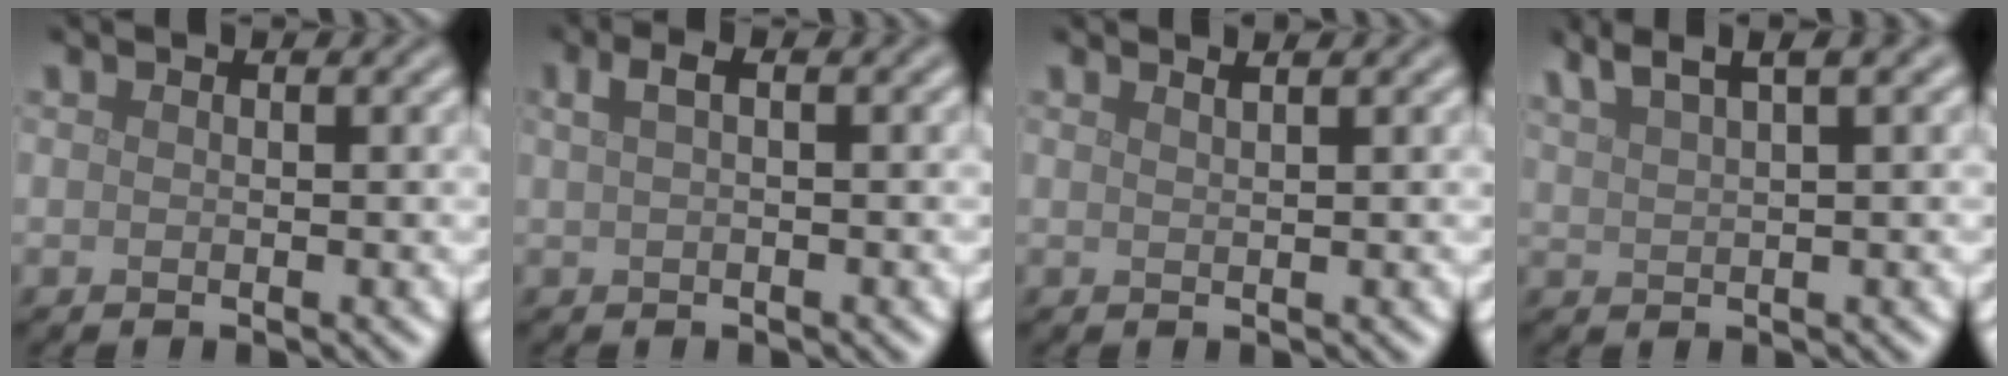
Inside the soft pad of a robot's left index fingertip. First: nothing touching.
{"total": 2.2, "force": [0.8, 0.7, 1.9], "torque": [-0.034, 0.013, 0.013]}
{"total": 1.4, "force": [1.0, 0.5, 0.8], "torque": [-0.002, 0.004, 0.003]}
{"total": 5.3, "force": [3.9, 1.0, 3.5], "torque": [-0.052, 0.020, 0.066]}